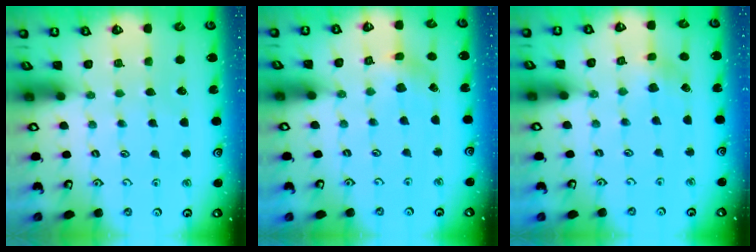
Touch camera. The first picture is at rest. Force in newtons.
{"total": 2.6, "press": 2.6, "slide": 0.1}
{"total": 2.6, "press": 2.6, "slide": 0.4}